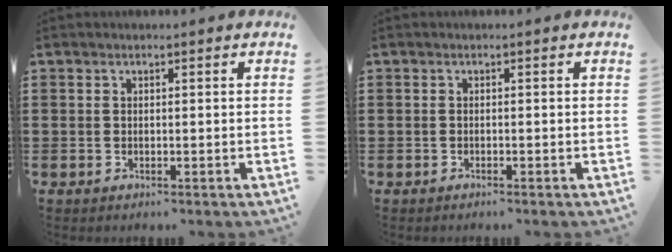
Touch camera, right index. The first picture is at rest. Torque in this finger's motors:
{"motor_torque": [-0.57, 0.80, -0.03, -0.01]}